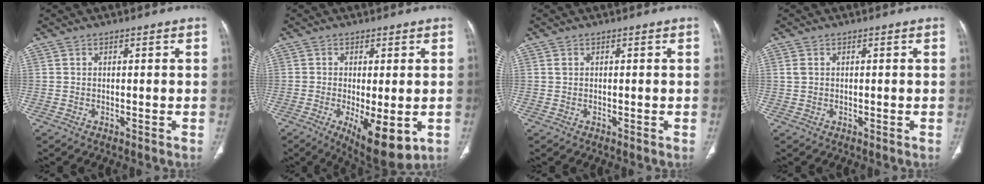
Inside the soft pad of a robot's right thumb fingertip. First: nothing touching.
{"total": 11.3, "force": [-3.3, 4.1, 10.0], "torque": [-0.150, -0.021, -0.039]}
{"total": 0.5, "force": [0.2, 0.4, 0.3], "torque": [-0.004, 0.005, 0.006]}
{"total": 1.3, "force": [0.4, 1.0, 0.8], "torque": [-0.018, 0.004, 0.013]}